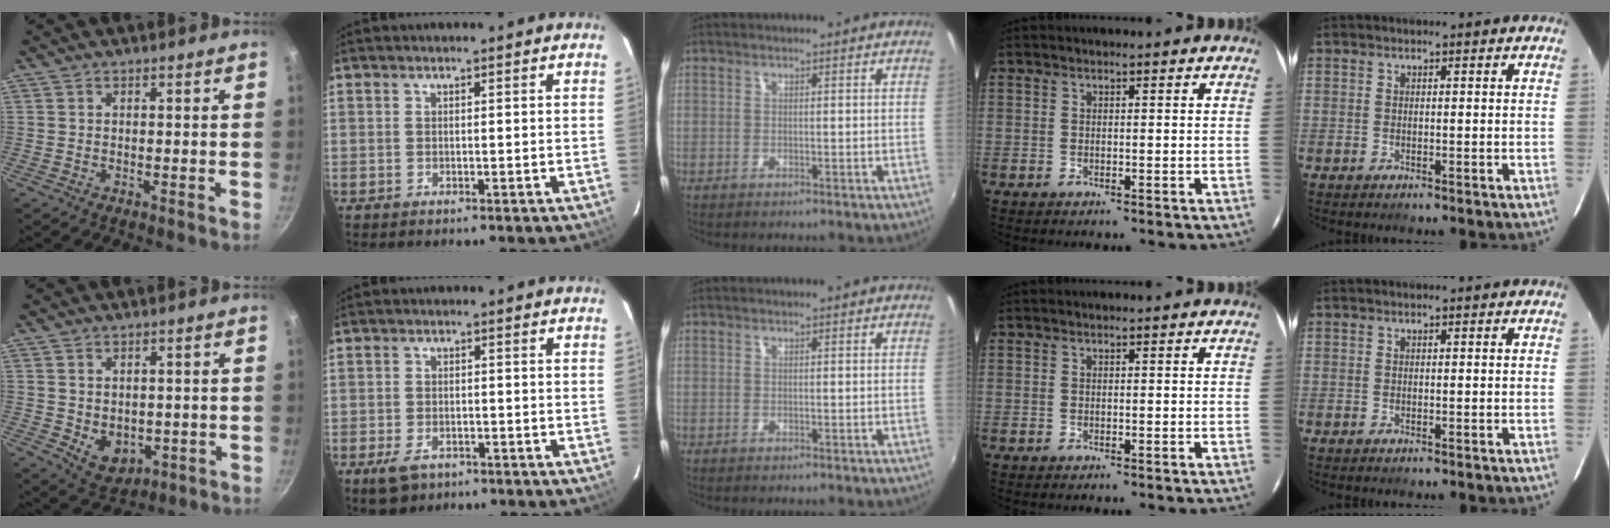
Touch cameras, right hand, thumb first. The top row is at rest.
{"thumb": {"total": 6.4, "force": [-0.5, 4.9, 4.1], "torque": [-0.044, -0.009, 0.010]}, "index": {"total": 5.5, "force": [-3.2, 3.3, 2.9], "torque": [-0.071, -0.009, -0.050]}}